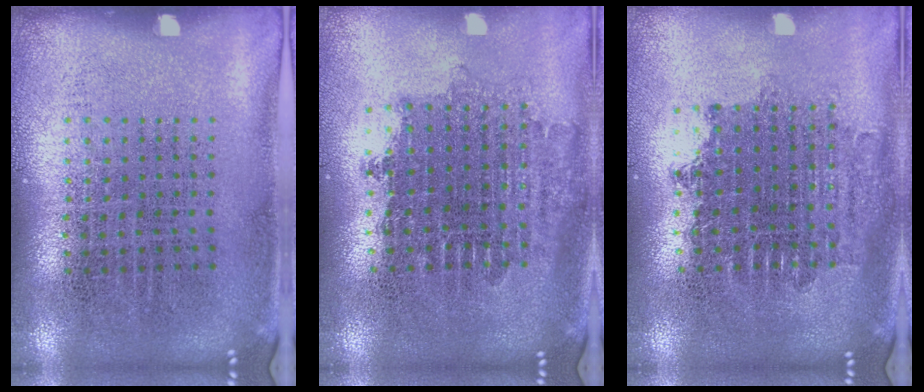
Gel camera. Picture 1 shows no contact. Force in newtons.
{"total": 1.7, "press": 1.4, "slide": 1.0}
{"total": 1.7, "press": 1.4, "slide": 1.0}